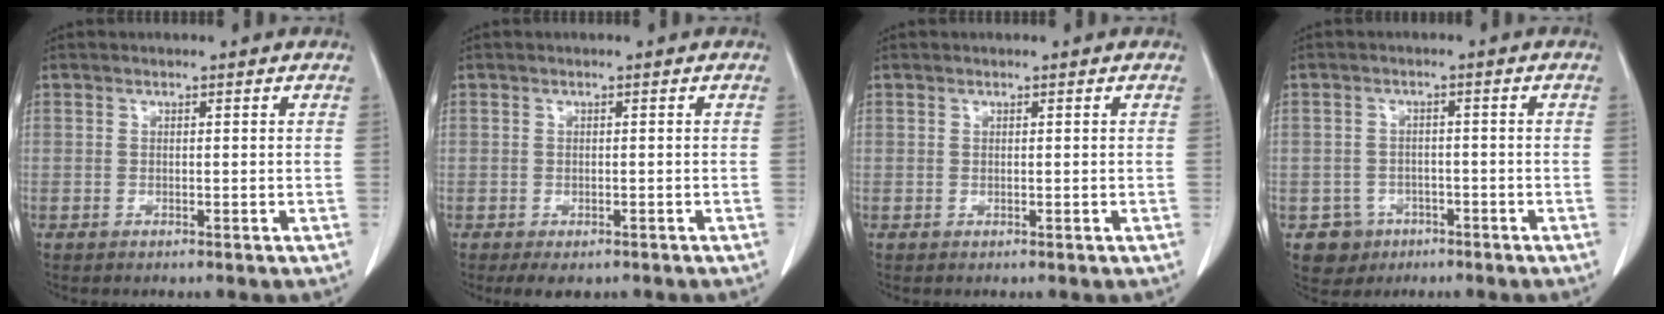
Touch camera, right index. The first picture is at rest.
{"total": 3.4, "force": [-2.6, 1.8, 1.4], "torque": [-0.013, -0.001, -0.031]}
{"total": 0.0}
{"total": 4.4, "force": [-2.2, 3.8, 0.0], "torque": [0.000, 0.012, -0.030]}